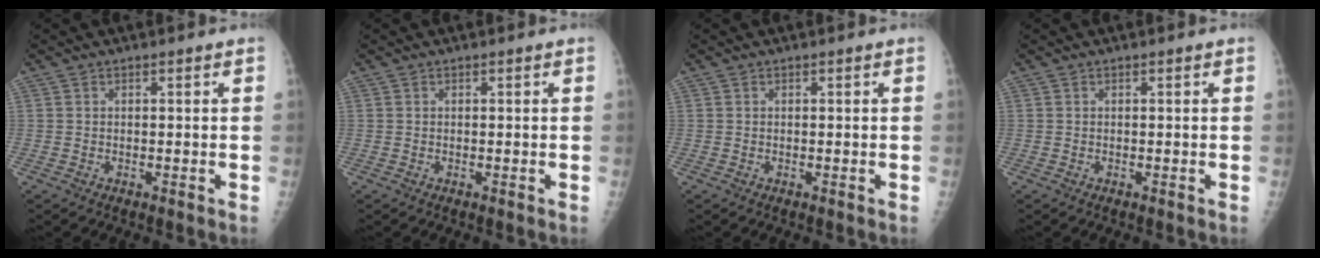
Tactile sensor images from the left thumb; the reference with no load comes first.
{"total": 0.0}
{"total": 0.0}
{"total": 0.0}